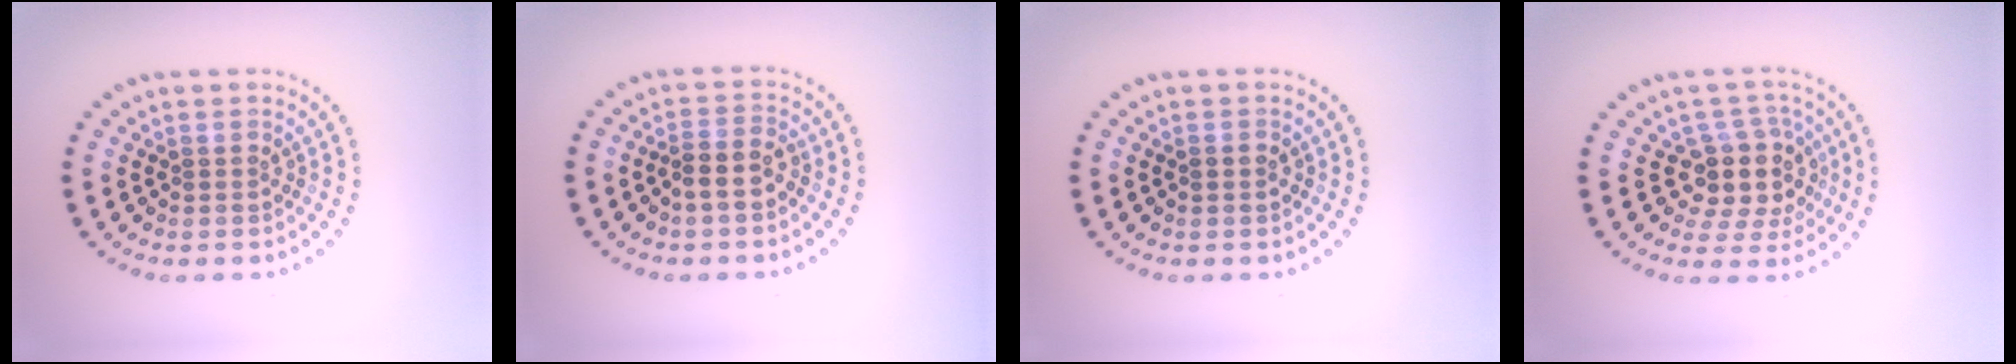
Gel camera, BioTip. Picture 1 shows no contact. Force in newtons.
{"total": 2.2, "press": 2.0, "slide": 1.0}
{"total": 1.0, "press": 1.0, "slide": 0.0}
{"total": 4.2, "press": 3.5, "slide": 2.4}